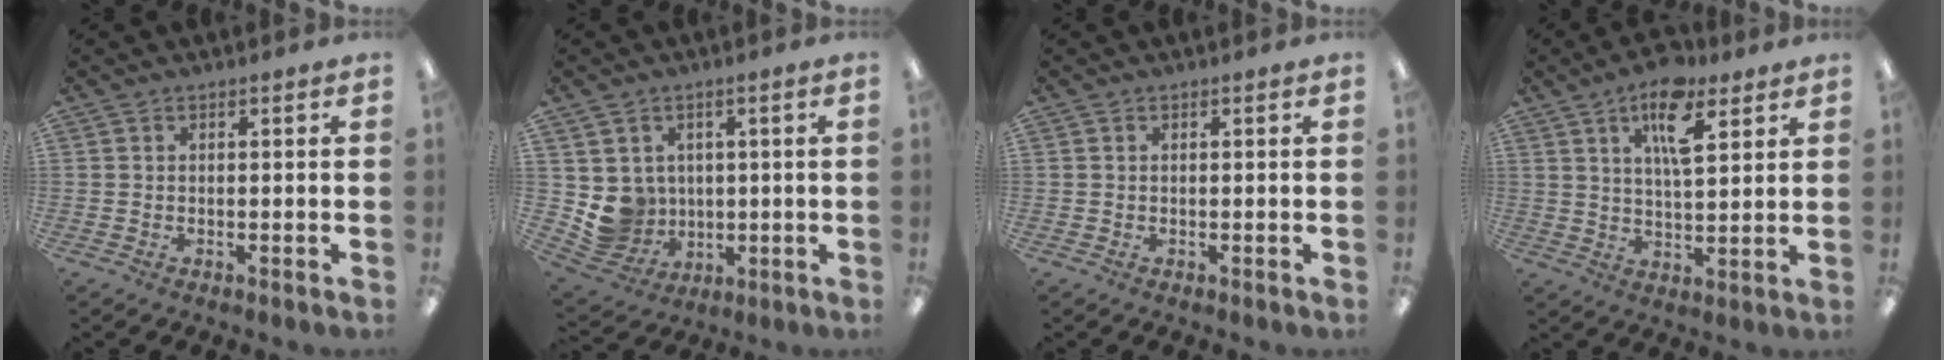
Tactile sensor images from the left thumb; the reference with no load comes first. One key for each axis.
{"total": 7.6, "fx": 1.4, "fy": 7.4, "fz": 0.9, "tx": -0.042, "ty": -0.013, "tz": 0.039}
{"total": 0.0}
{"total": 11.7, "fx": 6.6, "fy": 4.8, "fz": 8.3, "tx": -0.128, "ty": -0.022, "tz": 0.110}